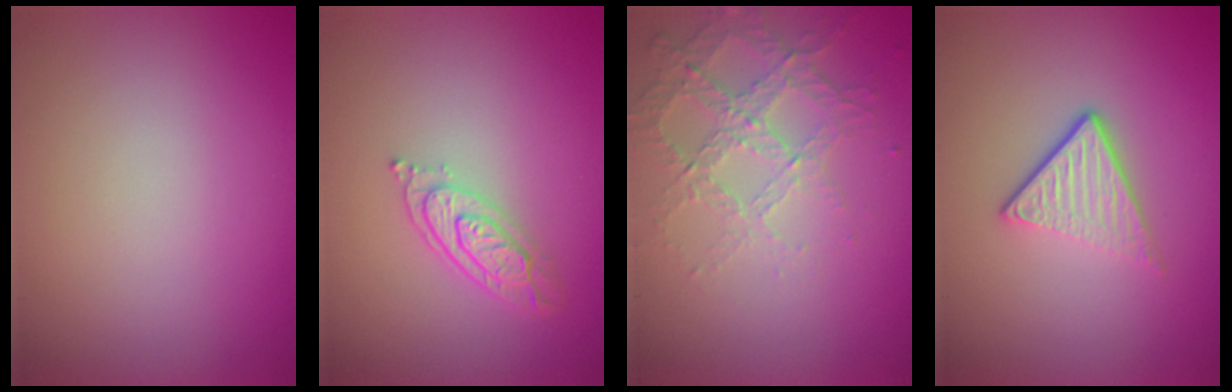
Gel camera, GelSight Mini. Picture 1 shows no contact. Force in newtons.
{"total": 3.6, "press": 2.7, "slide": 2.4}
{"total": 4.1, "press": 2.9, "slide": 3.0}
{"total": 3.6, "press": 2.4, "slide": 2.7}